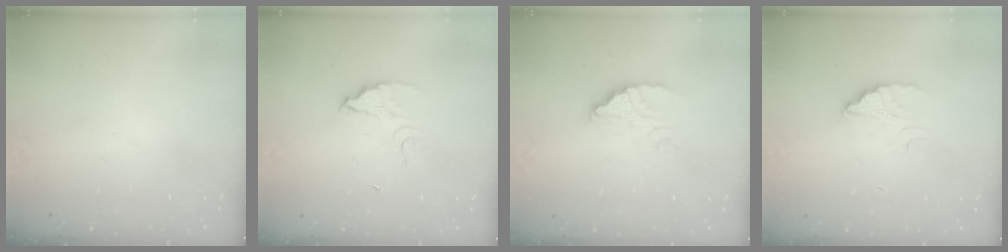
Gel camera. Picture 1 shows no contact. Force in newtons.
{"total": 3.1, "press": 3.1, "slide": 0.3}
{"total": 3.6, "press": 3.6, "slide": 0.2}
{"total": 2.4, "press": 2.4, "slide": 0.1}